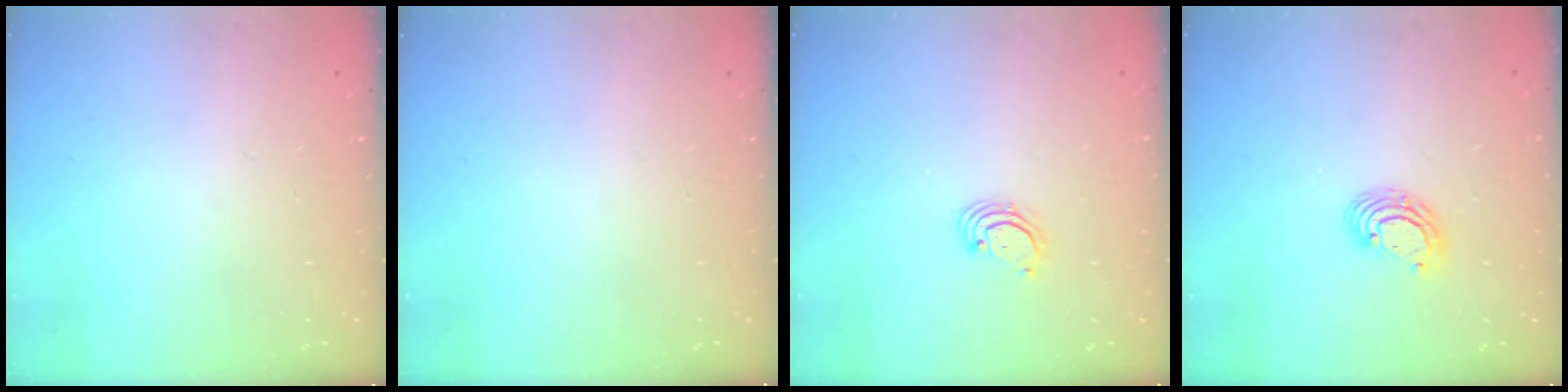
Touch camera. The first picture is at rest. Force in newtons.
{"total": 0.0}
{"total": 2.7, "press": 2.7, "slide": 0.3}
{"total": 5.6, "press": 5.6, "slide": 0.2}